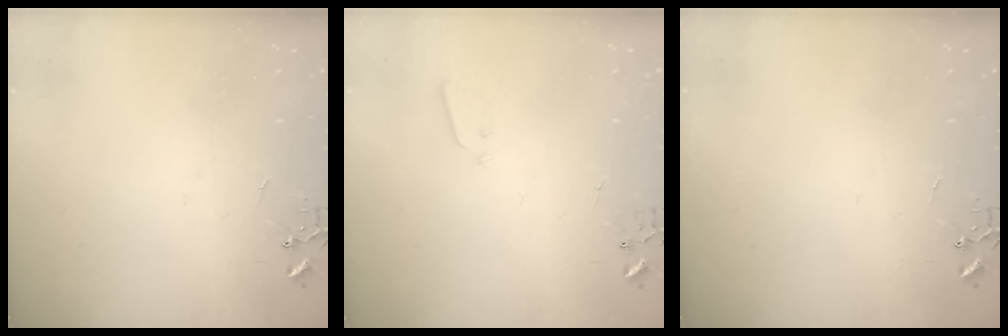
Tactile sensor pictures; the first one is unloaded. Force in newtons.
{"total": 2.1, "press": 2.0, "slide": 0.4}
{"total": 0.0}